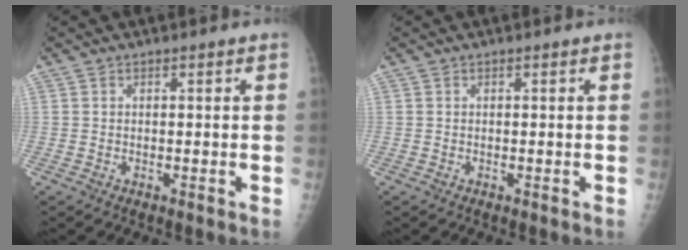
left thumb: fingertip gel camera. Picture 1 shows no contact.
{"total": 0.0}